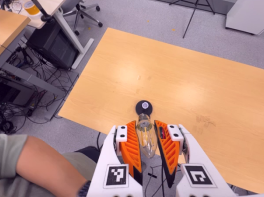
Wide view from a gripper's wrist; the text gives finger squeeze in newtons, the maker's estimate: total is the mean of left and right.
{"total": 19.6, "left": 21.2, "right": 18.0}